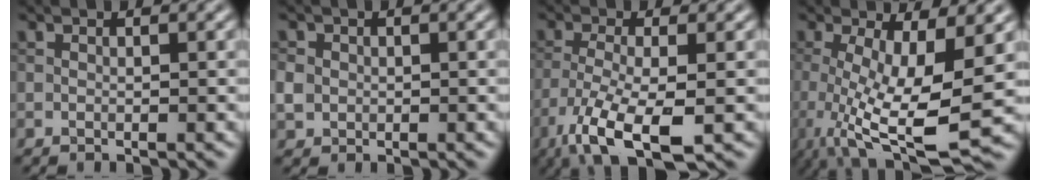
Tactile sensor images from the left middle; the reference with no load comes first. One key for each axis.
{"total": 1.9, "fx": 0.0, "fy": 1.8, "fz": 0.7, "tx": -0.013, "ty": 0.000, "tz": -0.002}
{"total": 7.6, "fx": -4.1, "fy": 2.3, "fz": 5.9, "tx": -0.126, "ty": -0.013, "tz": -0.080}
{"total": 9.7, "fx": -1.8, "fy": 2.7, "fz": 9.2, "tx": -0.170, "ty": -0.023, "tz": -0.027}